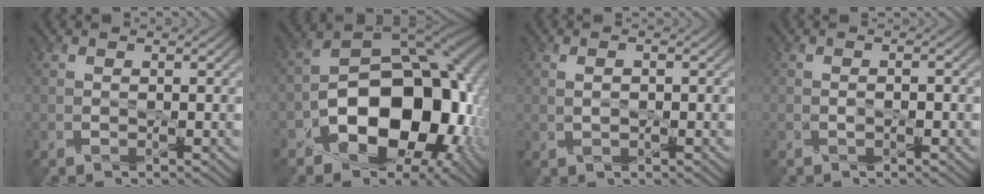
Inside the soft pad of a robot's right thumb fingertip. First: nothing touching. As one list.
[{"total": 16.6, "force": [-5.4, 10.5, 11.7], "torque": [-0.170, -0.026, -0.089]}, {"total": 1.5, "force": [0.3, 0.8, 1.2], "torque": [-0.012, 0.006, 0.000]}, {"total": 0.7, "force": [-0.5, -0.1, 0.5], "torque": [0.003, 0.002, -0.006]}]